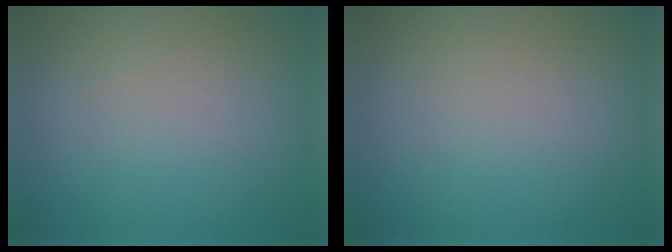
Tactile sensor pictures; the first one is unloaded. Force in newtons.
{"total": 0.0}